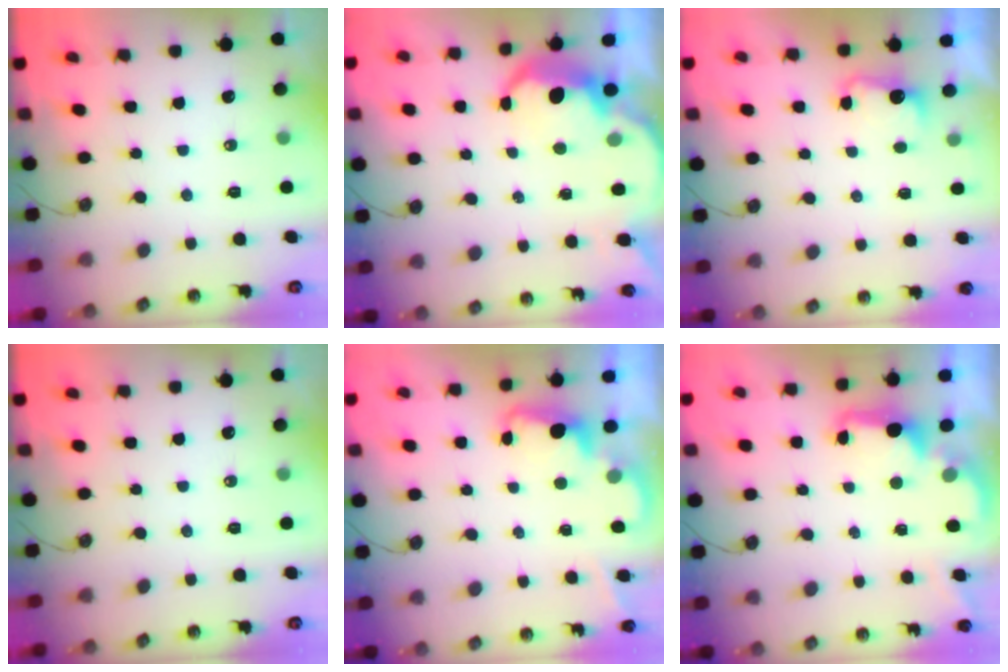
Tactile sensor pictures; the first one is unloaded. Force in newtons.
{"total": 7.1, "press": 7.1, "slide": 0.5}
{"total": 3.8, "press": 3.7, "slide": 1.0}
{"total": 0.0}
{"total": 2.3, "press": 2.2, "slide": 0.5}
{"total": 2.8, "press": 2.6, "slide": 0.8}